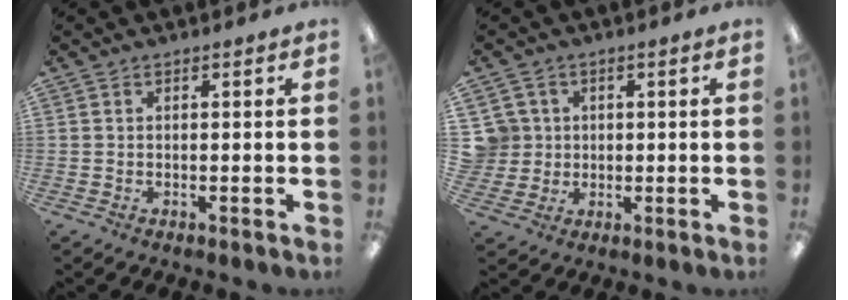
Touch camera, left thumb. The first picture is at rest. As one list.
[{"total": 5.9, "force": [1.1, 5.7, 0.6], "torque": [-0.032, 0.007, 0.025]}]